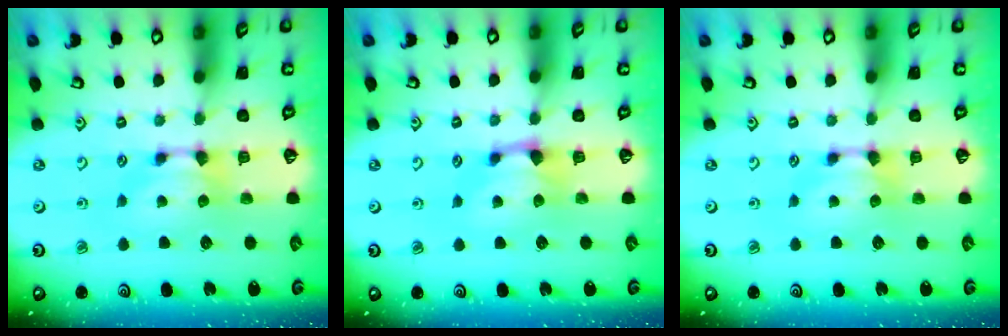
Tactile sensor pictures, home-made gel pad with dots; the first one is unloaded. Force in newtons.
{"total": 1.0, "press": 0.5, "slide": 0.8}
{"total": 0.0}